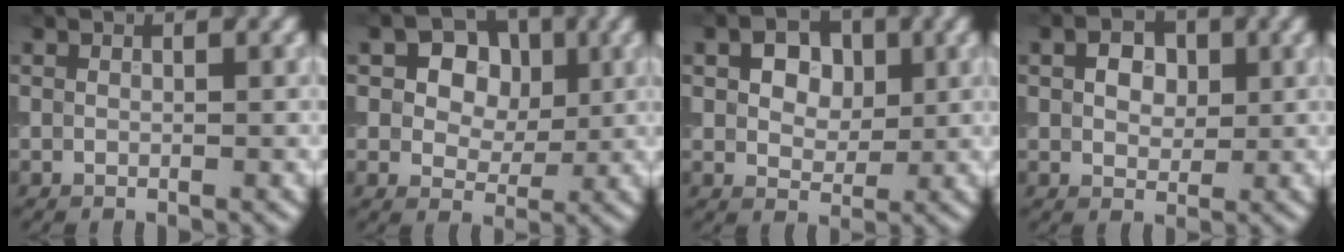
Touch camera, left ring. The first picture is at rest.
{"total": 6.2, "force": [2.0, 4.8, 3.4], "torque": [-0.057, 0.012, 0.016]}
{"total": 4.2, "force": [1.3, 3.0, 2.7], "torque": [-0.043, 0.007, 0.007]}
{"total": 2.9, "force": [0.8, 2.1, 1.8], "torque": [-0.034, 0.003, 0.011]}